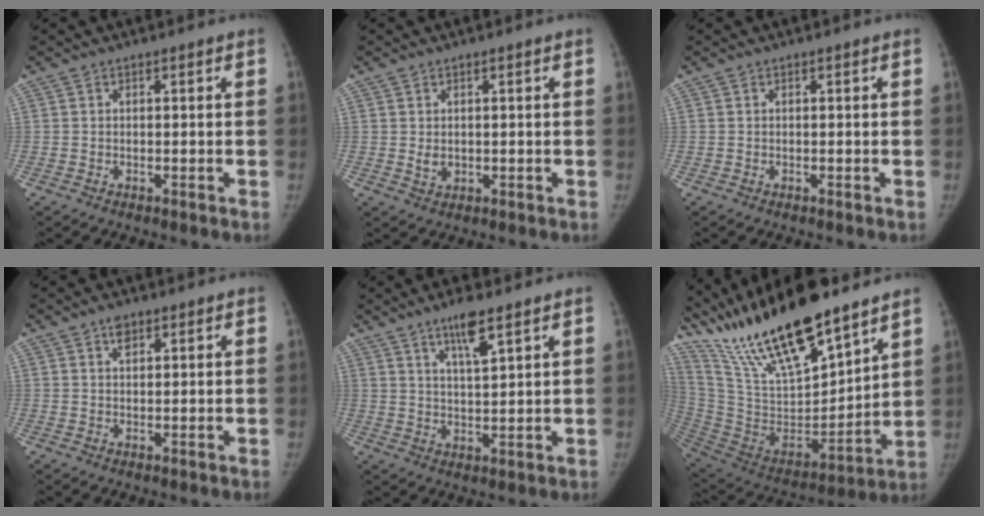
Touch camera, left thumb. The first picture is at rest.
{"total": 1.9, "force": [0.3, 1.4, 1.3], "torque": [-0.016, -0.006, 0.012]}
{"total": 0.0}
{"total": 2.2, "force": [1.4, 1.2, 1.3], "torque": [-0.013, -0.005, 0.023]}
{"total": 6.4, "force": [4.2, 1.1, 4.8], "torque": [-0.084, -0.025, 0.077]}
{"total": 27.2, "force": [21.0, 7.6, 15.6], "torque": [-0.259, -0.087, 0.385]}